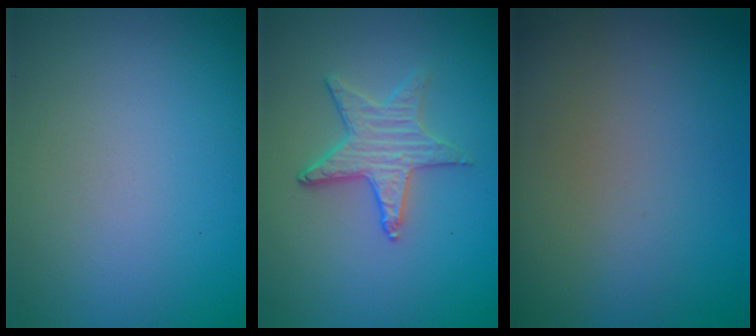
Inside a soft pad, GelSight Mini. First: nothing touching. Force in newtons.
{"total": 3.1, "press": 2.9, "slide": 1.1}
{"total": 0.0}